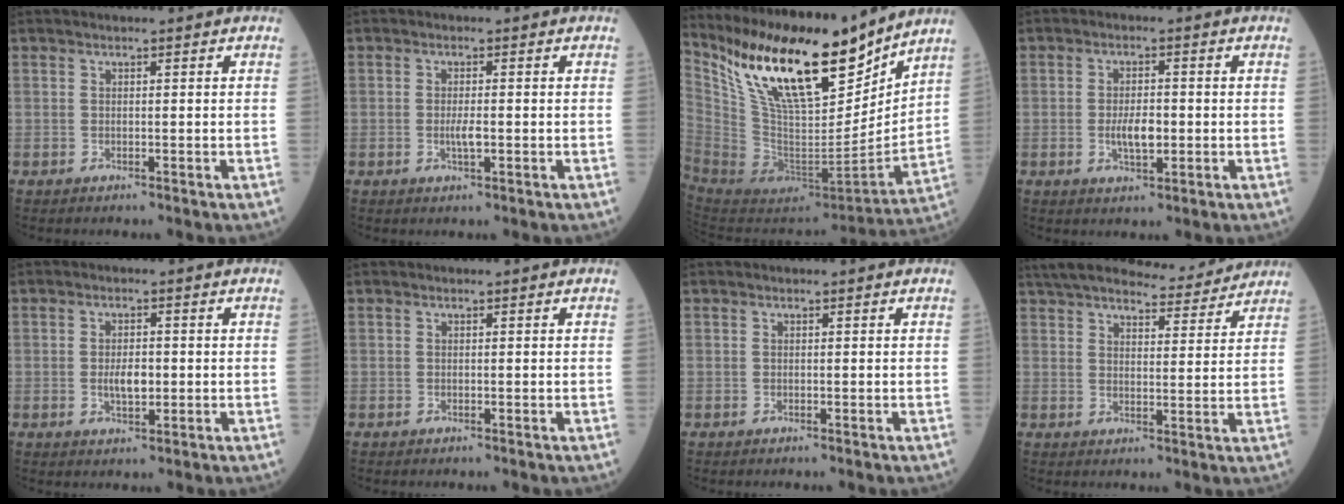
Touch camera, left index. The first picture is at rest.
{"total": 2.1, "force": [-0.6, 0.5, 2.0], "torque": [-0.042, -0.003, -0.010]}
{"total": 24.0, "force": [17.8, 6.5, 14.8], "torque": [-0.273, -0.018, 0.320]}
{"total": 4.3, "force": [-0.9, 1.7, 3.8], "torque": [-0.073, -0.003, -0.015]}
{"total": 3.6, "force": [-0.5, 1.6, 3.1], "torque": [-0.058, -0.002, -0.008]}
{"total": 0.0}
{"total": 0.0}
{"total": 13.5, "force": [12.6, 2.2, 4.5], "torque": [-0.063, 0.010, 0.174]}